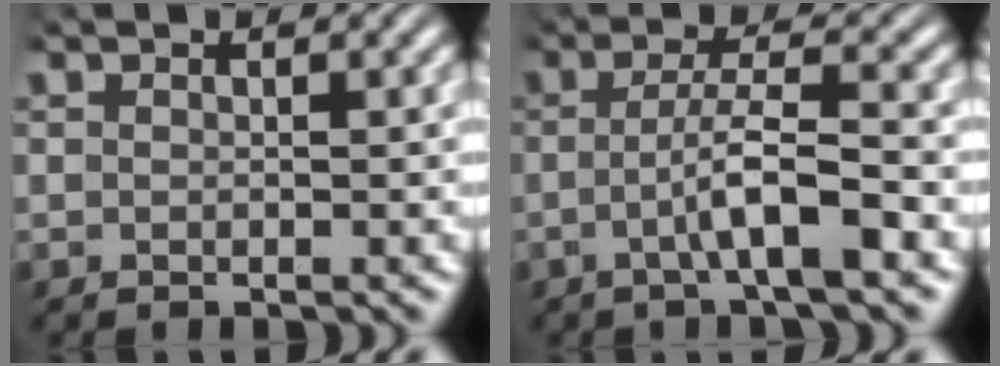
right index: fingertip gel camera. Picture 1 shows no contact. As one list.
[{"total": 3.9, "force": [-1.4, 0.4, 3.6], "torque": [-0.063, 0.002, -0.027]}]